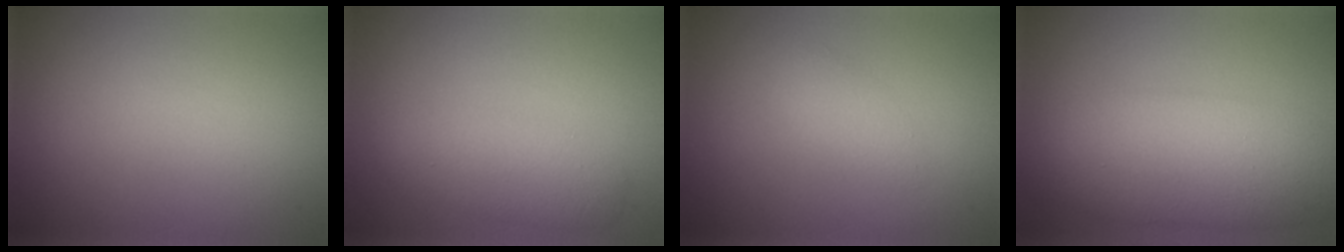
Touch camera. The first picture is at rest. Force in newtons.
{"total": 3.0, "press": 3.0, "slide": 0.1}
{"total": 1.1, "press": 1.1, "slide": 0.1}
{"total": 7.6, "press": 7.6, "slide": 0.1}